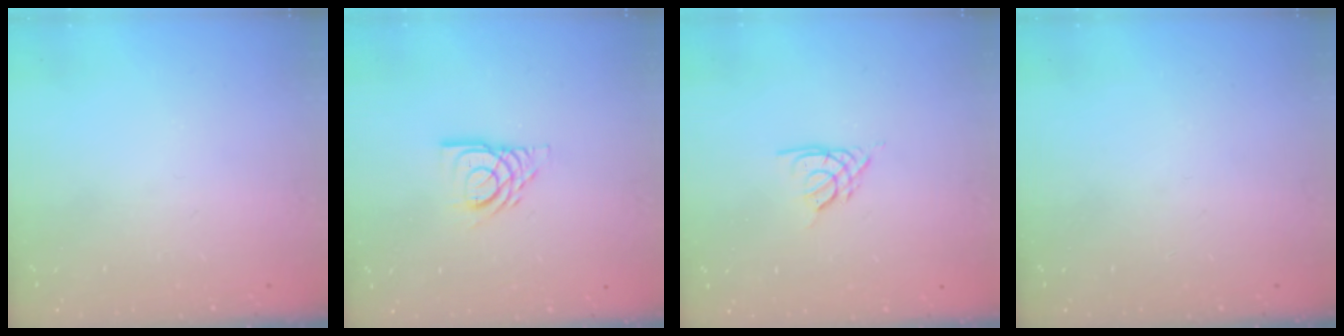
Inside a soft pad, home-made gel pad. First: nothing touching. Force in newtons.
{"total": 9.8, "press": 9.7, "slide": 1.2}
{"total": 2.6, "press": 2.6, "slide": 0.6}
{"total": 0.0}